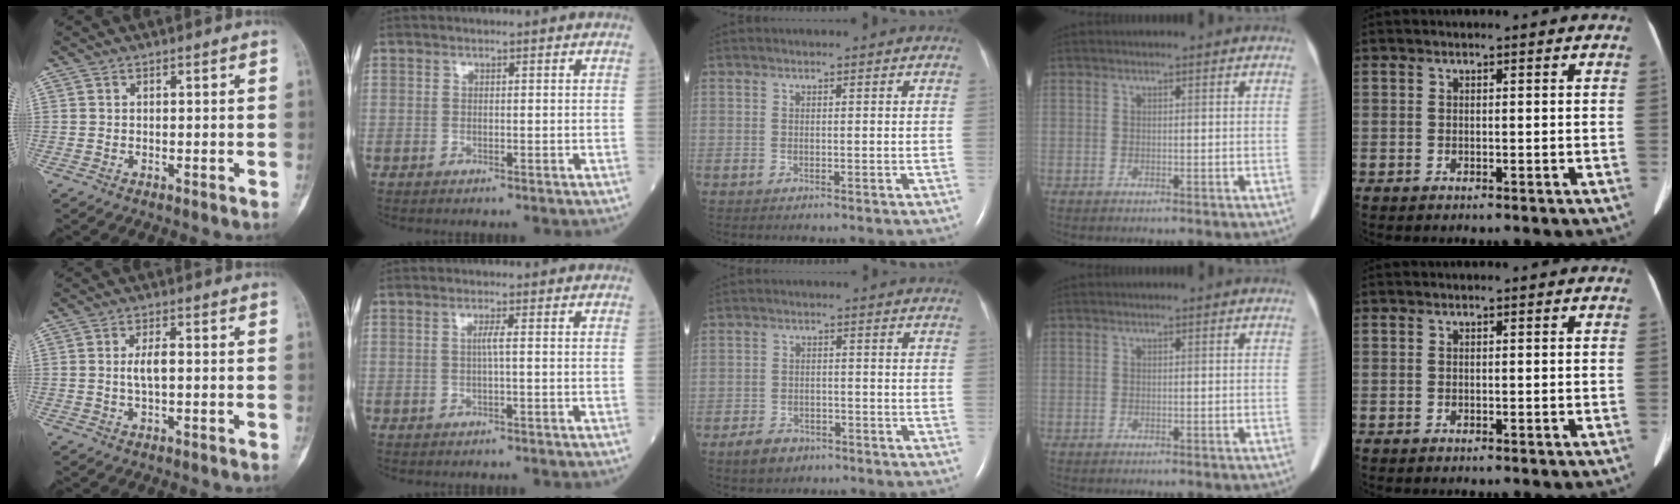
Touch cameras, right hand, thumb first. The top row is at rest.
{"thumb": {"total": 3.3, "force": [0.0, 1.2, 3.0], "torque": [-0.059, 0.004, -0.001]}, "index": {"total": 1.3, "force": [0.0, -0.3, 1.3], "torque": [-0.027, 0.001, -0.001]}, "middle": {"total": 4.1, "force": [-2.8, 2.4, 1.6], "torque": [-0.037, 0.001, -0.041]}}